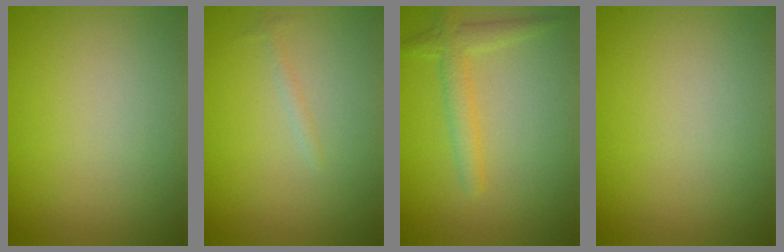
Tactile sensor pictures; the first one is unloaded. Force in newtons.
{"total": 0.6, "press": 0.6, "slide": 0.0}
{"total": 2.4, "press": 2.4, "slide": 0.2}
{"total": 0.0}